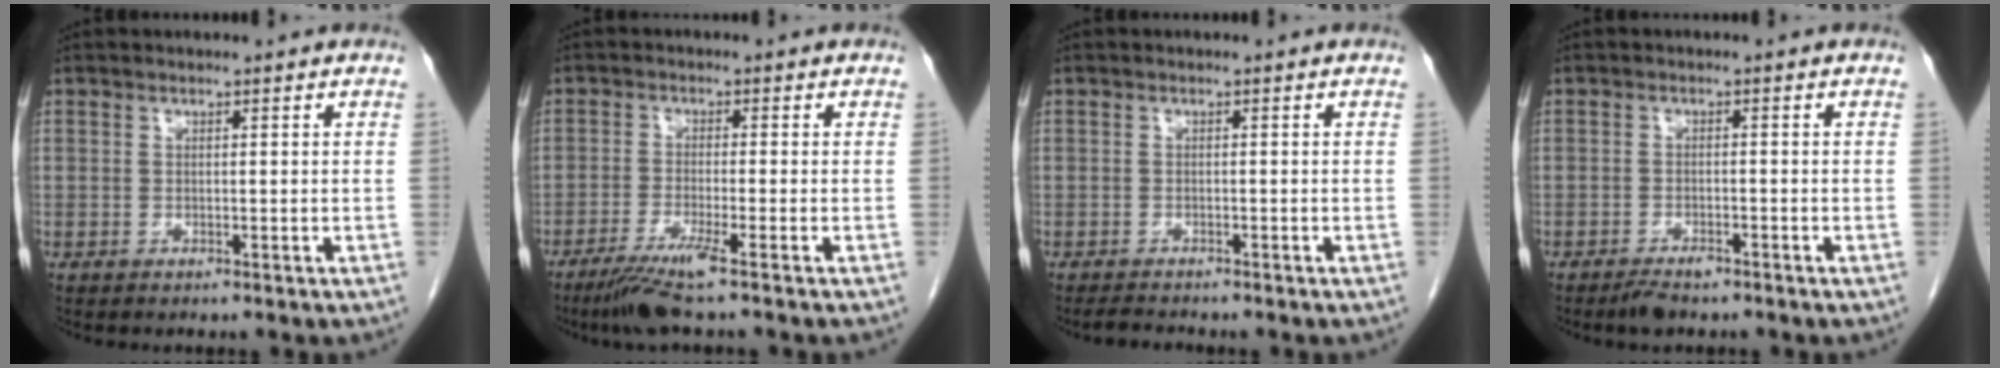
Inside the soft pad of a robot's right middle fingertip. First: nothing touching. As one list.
[{"total": 5.9, "force": [-3.9, -0.7, 4.4], "torque": [-0.083, -0.018, -0.077]}, {"total": 1.4, "force": [-1.4, 0.0, 0.3], "torque": [-0.014, -0.009, -0.022]}, {"total": 2.6, "force": [-2.0, 0.8, 1.5], "torque": [-0.031, -0.003, -0.030]}]